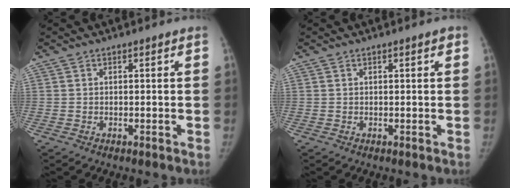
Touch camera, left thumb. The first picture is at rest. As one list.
[{"total": 0.7, "force": [0.3, 0.2, 0.5], "torque": [-0.006, 0.001, 0.004]}]